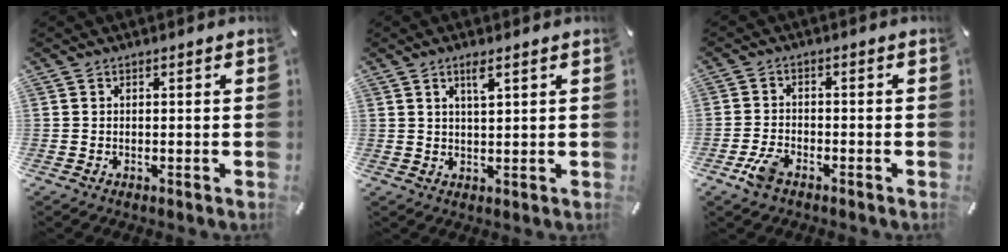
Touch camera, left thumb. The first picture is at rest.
{"total": 3.4, "force": [2.0, 0.7, 2.7], "torque": [-0.059, 0.003, 0.034]}
{"total": 4.8, "force": [-3.0, 2.6, 2.8], "torque": [-0.078, 0.005, -0.062]}